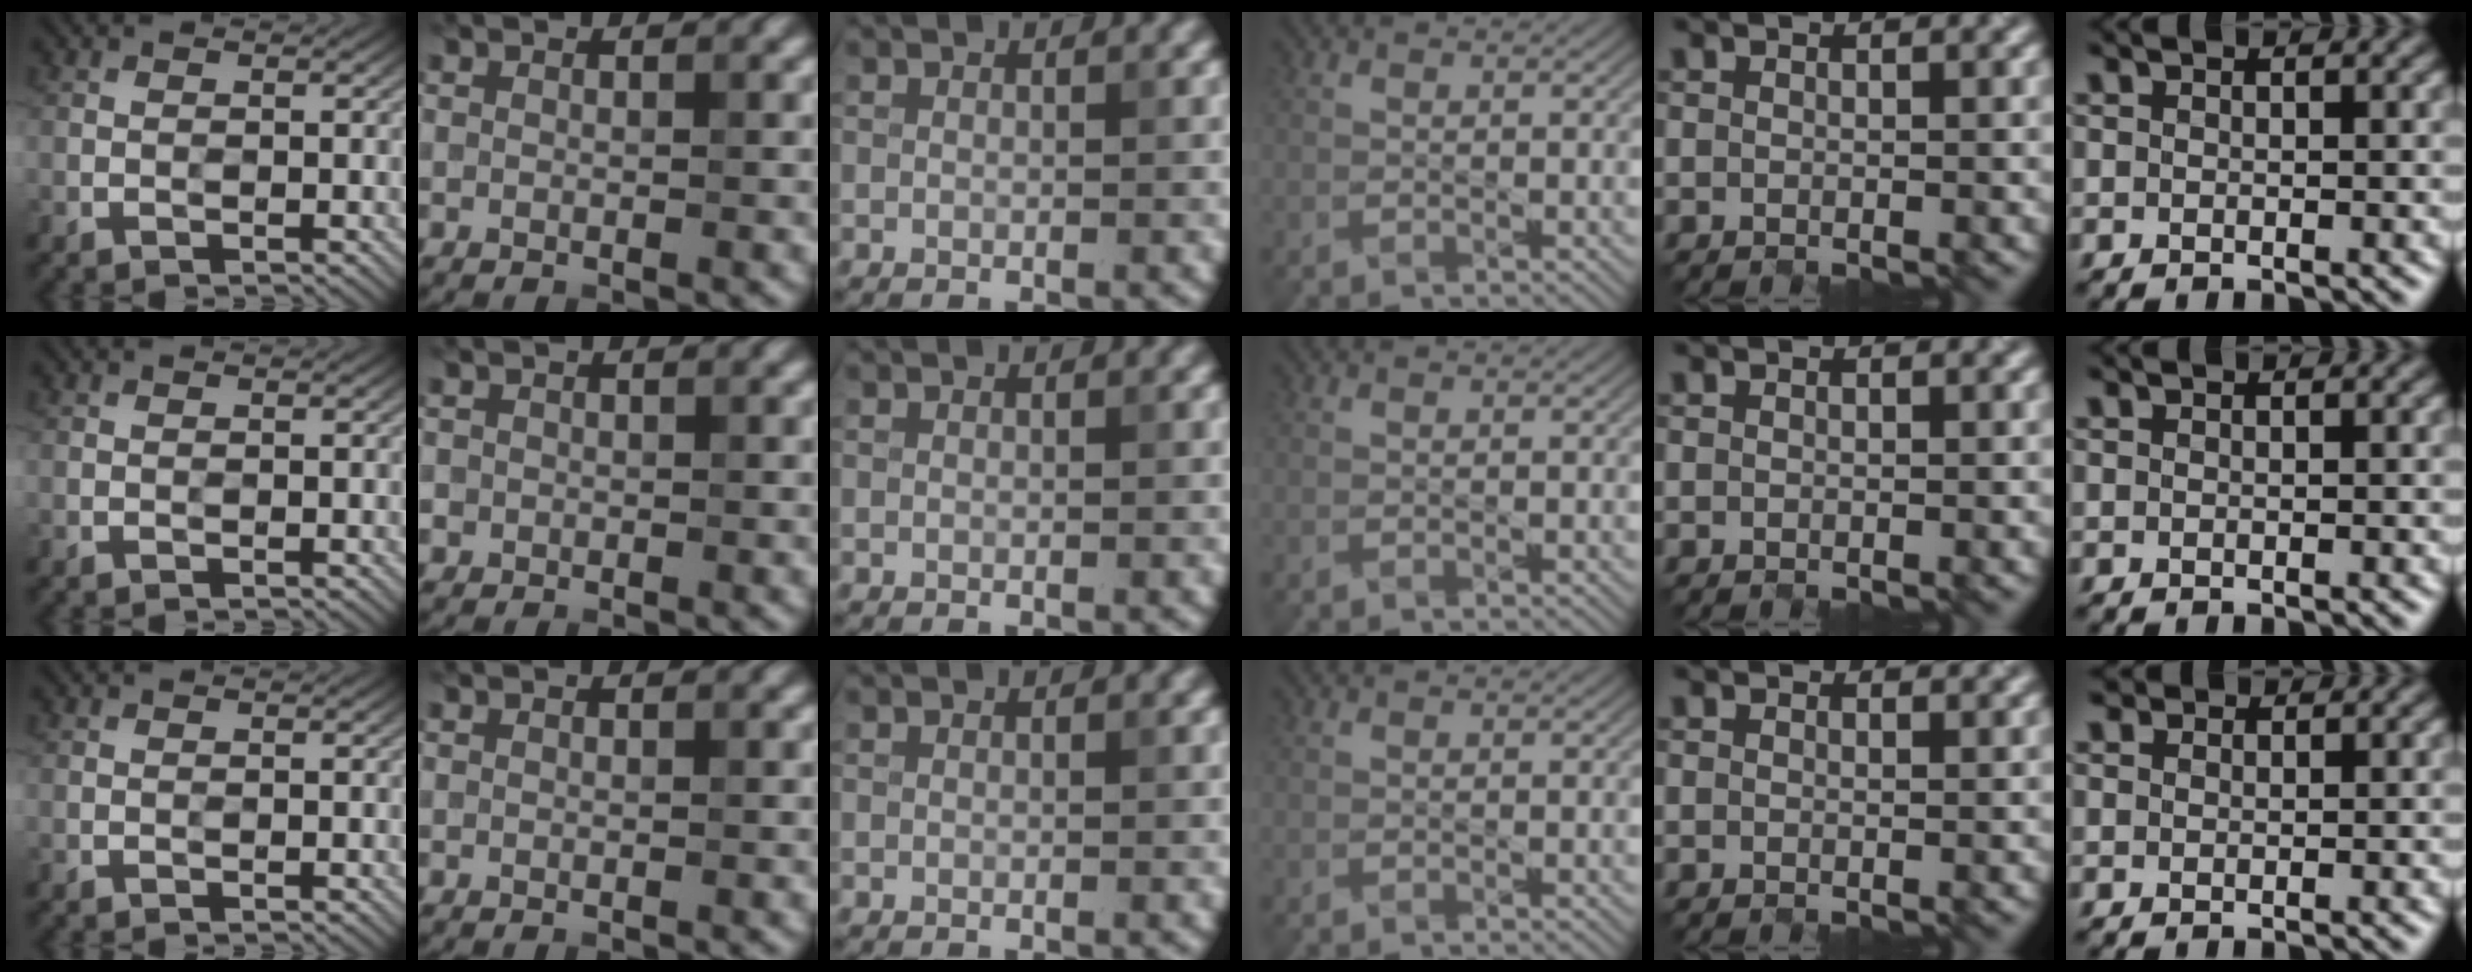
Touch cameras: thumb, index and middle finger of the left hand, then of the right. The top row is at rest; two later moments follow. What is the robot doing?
{"motion": "close", "object": "pencil case"}